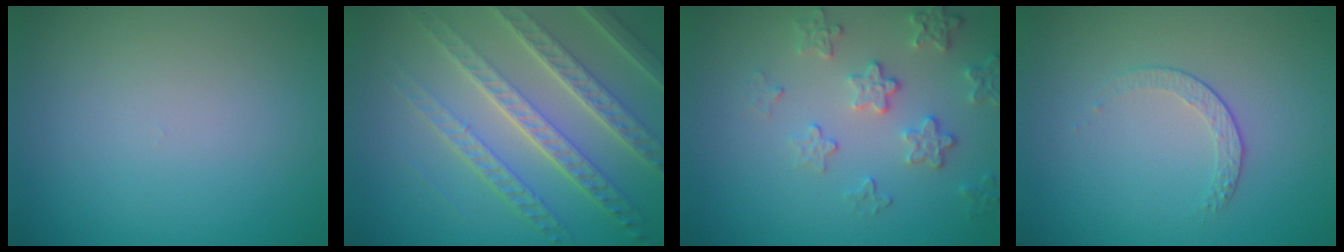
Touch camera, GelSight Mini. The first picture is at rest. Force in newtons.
{"total": 7.8, "press": 5.4, "slide": 5.6}
{"total": 3.2, "press": 3.0, "slide": 0.9}
{"total": 1.5, "press": 0.9, "slide": 1.2}